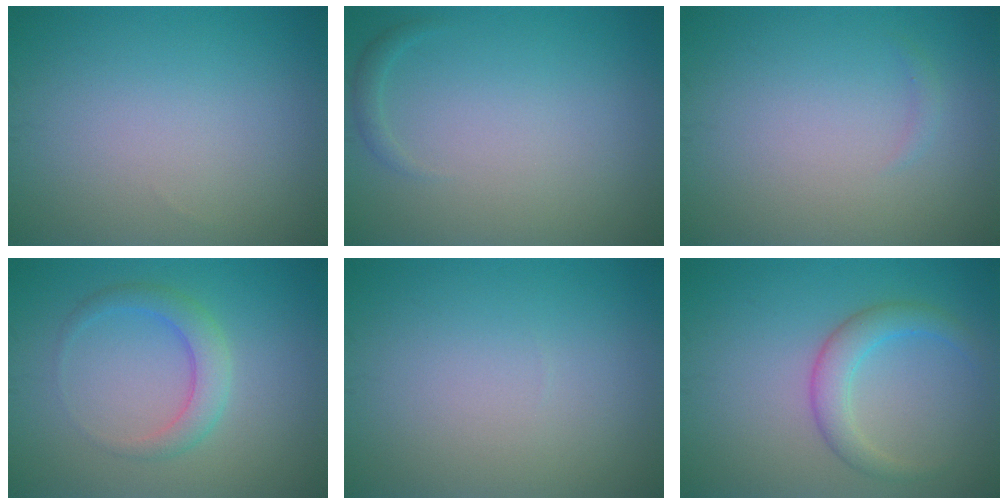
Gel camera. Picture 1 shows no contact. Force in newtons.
{"total": 0.8, "press": 0.8, "slide": 0.1}
{"total": 0.5, "press": 0.5, "slide": 0.0}
{"total": 2.8, "press": 2.8, "slide": 0.1}
{"total": 0.0}
{"total": 3.0, "press": 3.0, "slide": 0.1}